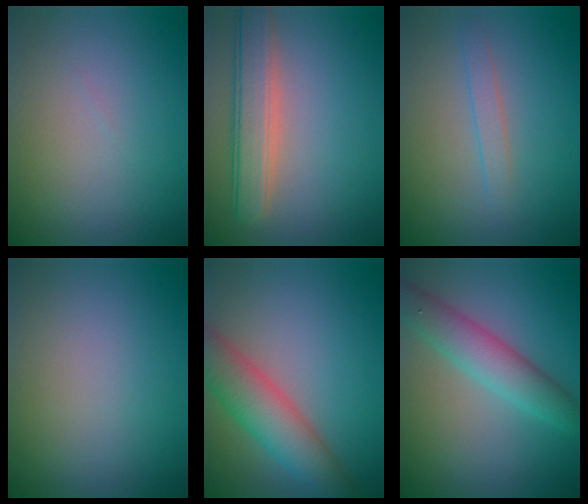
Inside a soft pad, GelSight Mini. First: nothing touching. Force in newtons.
{"total": 4.8, "press": 4.8, "slide": 0.6}
{"total": 1.4, "press": 1.4, "slide": 0.0}
{"total": 0.0}
{"total": 6.4, "press": 6.3, "slide": 0.5}
{"total": 4.3, "press": 4.3, "slide": 0.1}